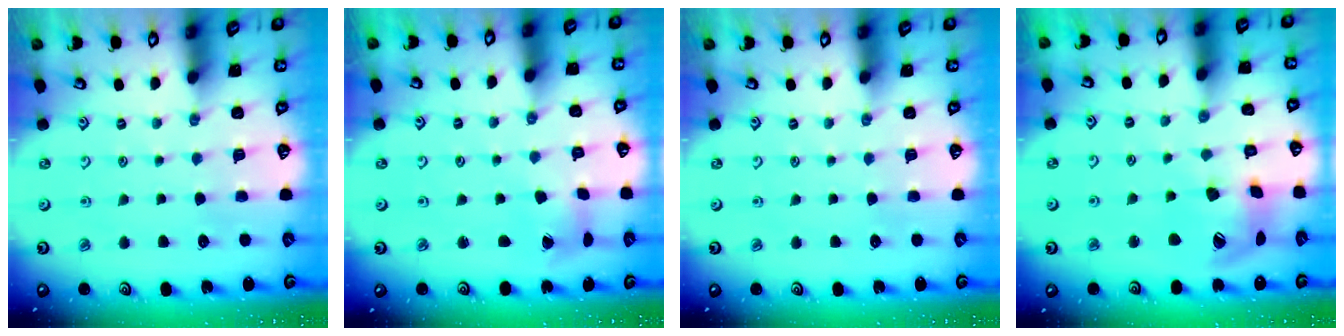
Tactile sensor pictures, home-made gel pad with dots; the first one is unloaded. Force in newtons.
{"total": 2.0, "press": 2.0, "slide": 0.4}
{"total": 0.0}
{"total": 16.7, "press": 16.5, "slide": 2.6}